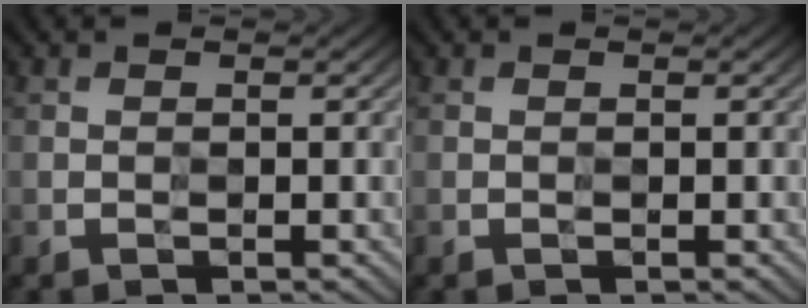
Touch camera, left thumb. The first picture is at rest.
{"total": 0.0}